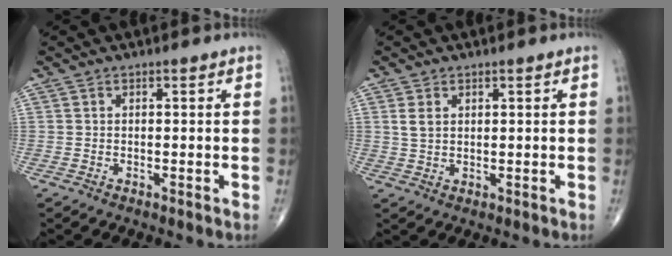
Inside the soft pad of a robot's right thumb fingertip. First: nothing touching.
{"total": 2.6, "force": [1.0, 1.7, 1.6], "torque": [-0.028, 0.000, 0.026]}